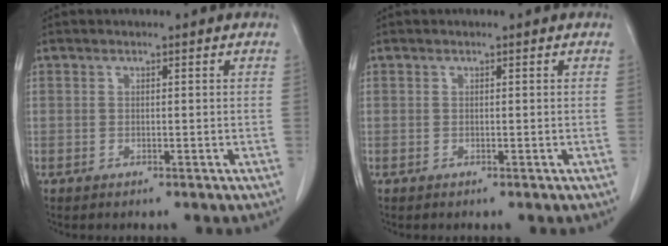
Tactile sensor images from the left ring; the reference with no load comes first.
{"total": 0.0}